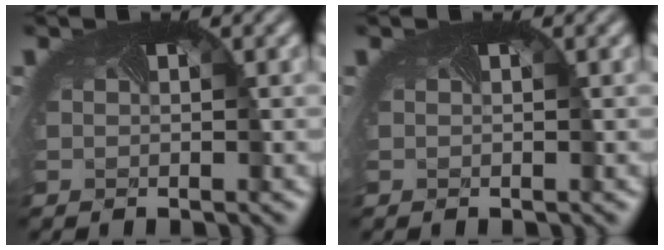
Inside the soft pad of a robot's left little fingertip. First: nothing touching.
{"total": 0.0}